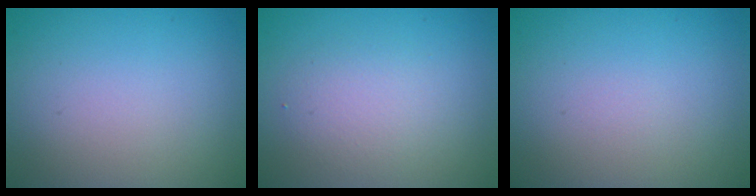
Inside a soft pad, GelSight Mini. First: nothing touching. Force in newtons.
{"total": 2.4, "press": 2.4, "slide": 0.2}
{"total": 0.0}